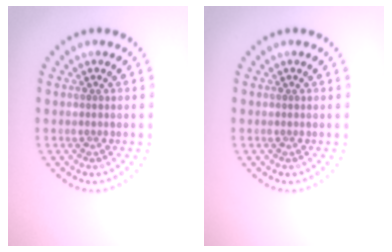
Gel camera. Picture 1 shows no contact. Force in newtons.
{"total": 0.0}